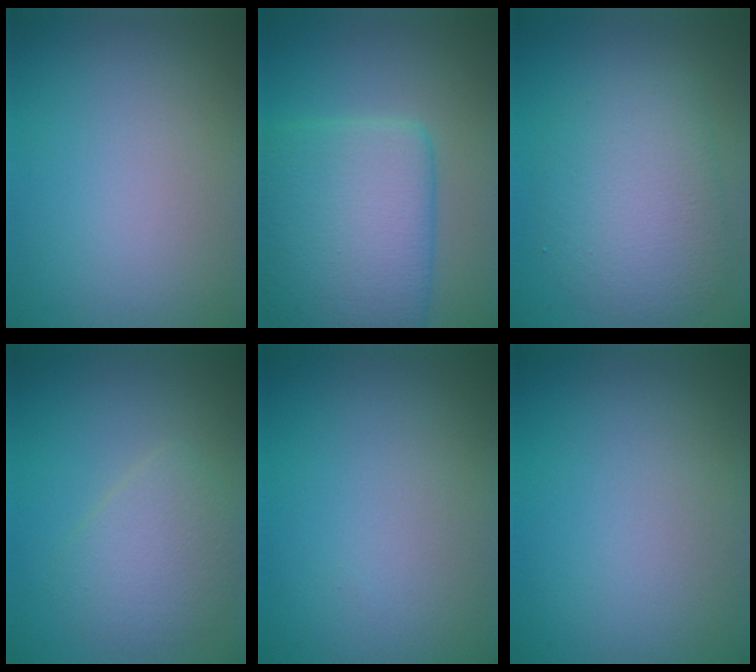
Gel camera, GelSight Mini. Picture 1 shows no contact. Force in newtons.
{"total": 8.6, "press": 8.6, "slide": 0.3}
{"total": 5.0, "press": 5.0, "slide": 0.1}
{"total": 3.1, "press": 3.1, "slide": 0.1}
{"total": 0.0}
{"total": 0.0}